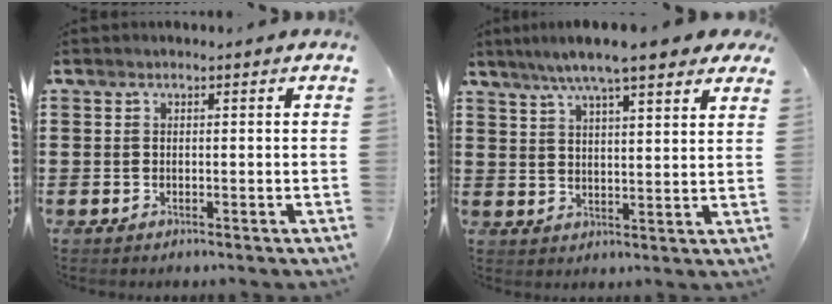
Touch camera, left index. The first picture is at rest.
{"total": 7.5, "force": [6.1, 0.6, 4.3], "torque": [-0.101, -0.011, 0.107]}